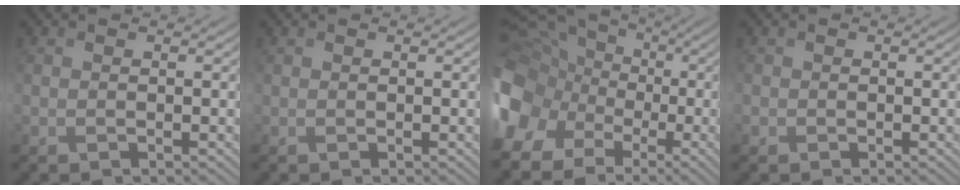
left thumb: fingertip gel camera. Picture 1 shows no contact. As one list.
[{"total": 0.0}, {"total": 17.3, "force": [-2.3, 15.0, 8.3], "torque": [-0.245, -0.031, -0.067]}, {"total": 1.1, "force": [-0.5, 1.0, 0.1], "torque": [0.000, -0.006, -0.015]}]